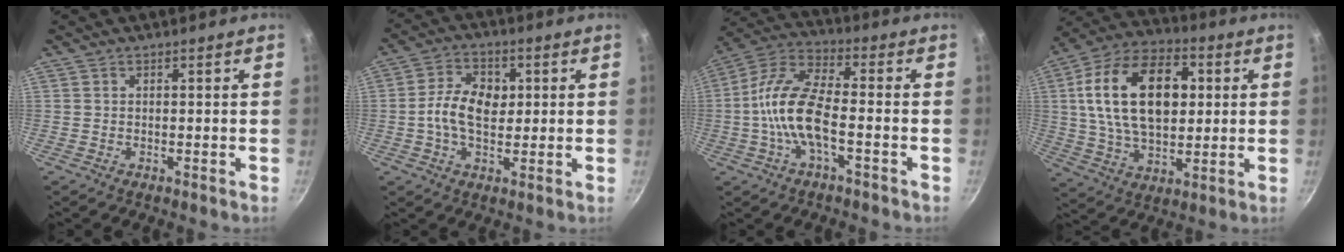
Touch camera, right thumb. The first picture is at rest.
{"total": 8.9, "force": [0.4, 5.9, 6.7], "torque": [-0.107, 0.011, 0.003]}
{"total": 13.1, "force": [-2.5, 5.3, 11.8], "torque": [-0.253, 0.041, -0.051]}
{"total": 22.0, "force": [3.9, 13.1, 17.2], "torque": [-0.287, 0.010, 0.064]}